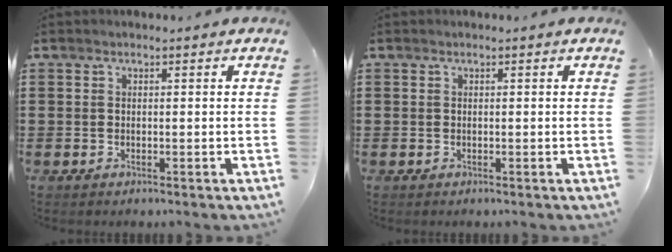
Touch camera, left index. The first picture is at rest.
{"total": 0.0}